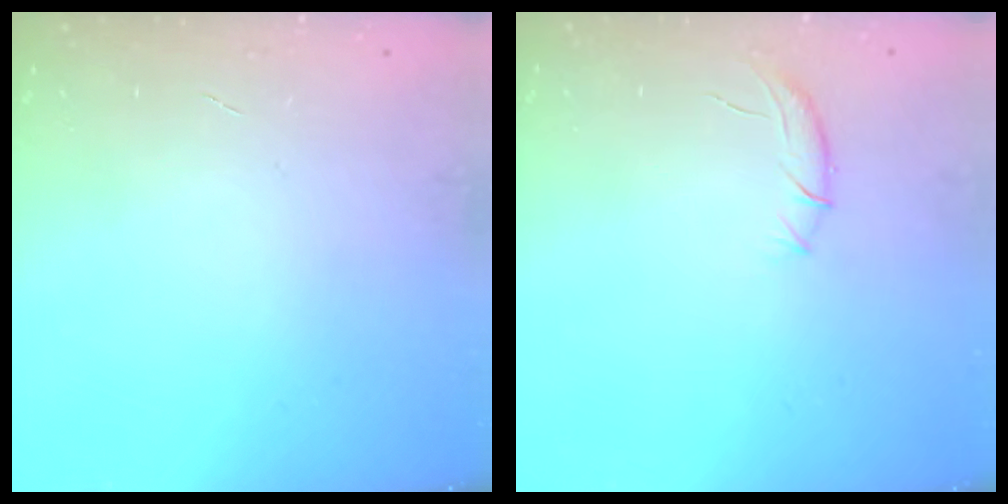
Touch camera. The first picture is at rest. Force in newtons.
{"total": 5.6, "press": 5.4, "slide": 1.5}